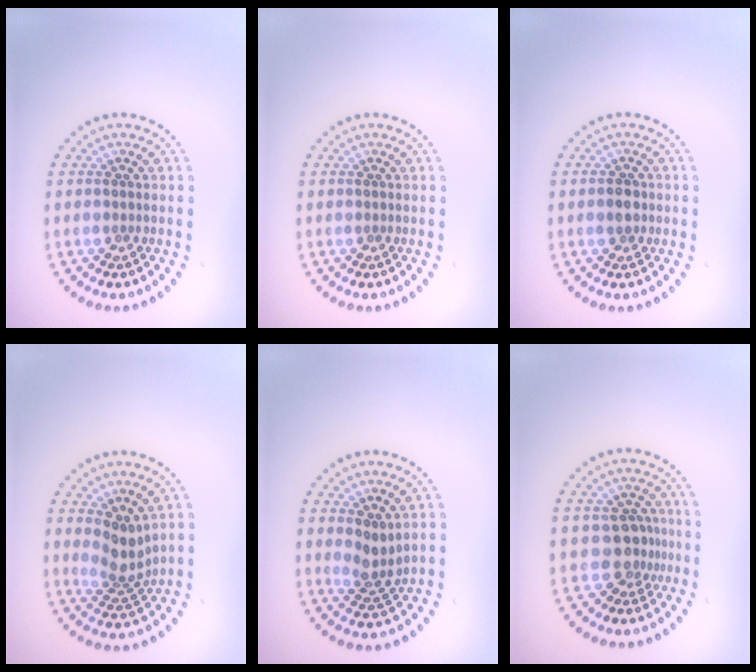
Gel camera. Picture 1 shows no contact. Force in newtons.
{"total": 0.0}
{"total": 1.5, "press": 1.5, "slide": 0.4}
{"total": 2.9, "press": 2.1, "slide": 1.9}
{"total": 2.1, "press": 1.7, "slide": 1.2}
{"total": 2.7, "press": 2.2, "slide": 1.6}